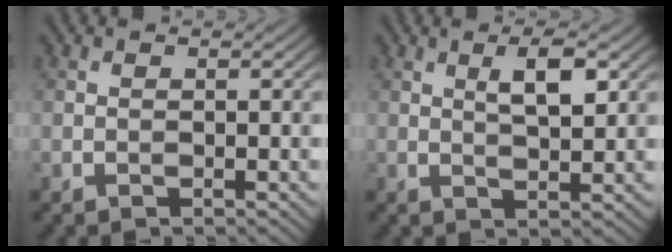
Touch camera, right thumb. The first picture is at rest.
{"total": 4.2, "force": [1.6, 1.1, 3.7], "torque": [-0.068, -0.001, 0.029]}